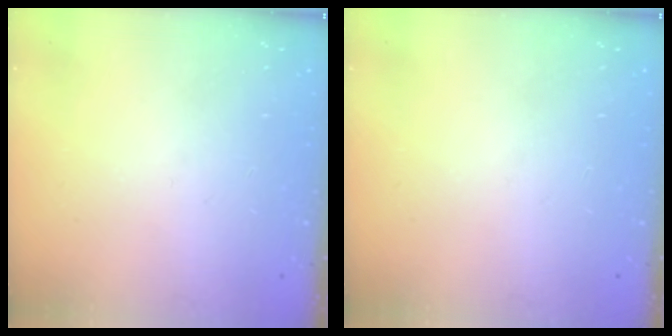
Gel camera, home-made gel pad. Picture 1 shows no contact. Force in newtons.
{"total": 0.0}